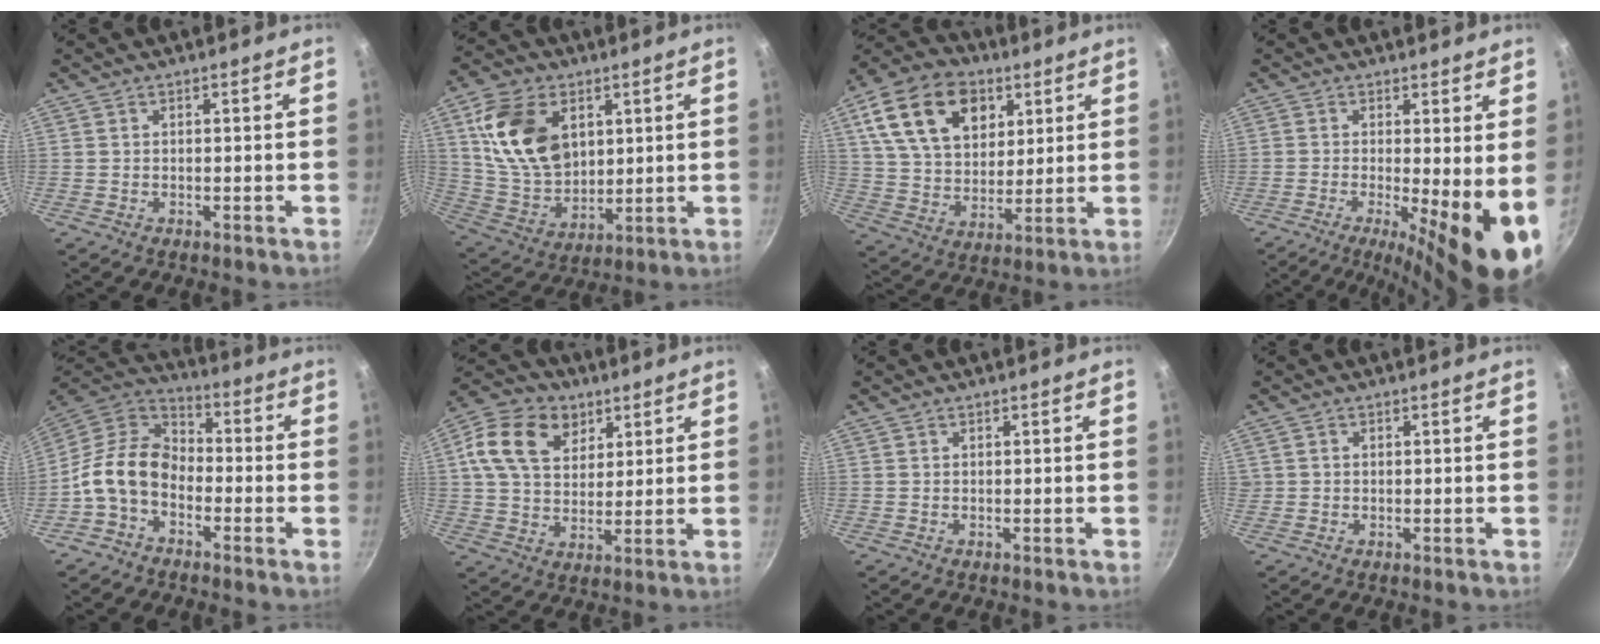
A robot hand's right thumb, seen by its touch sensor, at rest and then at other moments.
{"total": 17.8, "force": [5.5, 12.2, 11.7], "torque": [-0.189, -0.018, 0.115]}
{"total": 19.9, "force": [8.3, 13.5, 12.1], "torque": [-0.187, -0.012, 0.143]}
{"total": 11.3, "force": [-1.9, 2.3, 10.9], "torque": [-0.157, -0.015, -0.028]}
{"total": 12.2, "force": [-3.9, 8.5, 7.8], "torque": [-0.119, 0.050, -0.098]}
{"total": 14.7, "force": [5.8, 10.6, 8.3], "torque": [-0.132, -0.005, 0.094]}
{"total": 0.0}
{"total": 0.7, "force": [0.1, 0.6, 0.1], "torque": [0.000, 0.004, 0.002]}